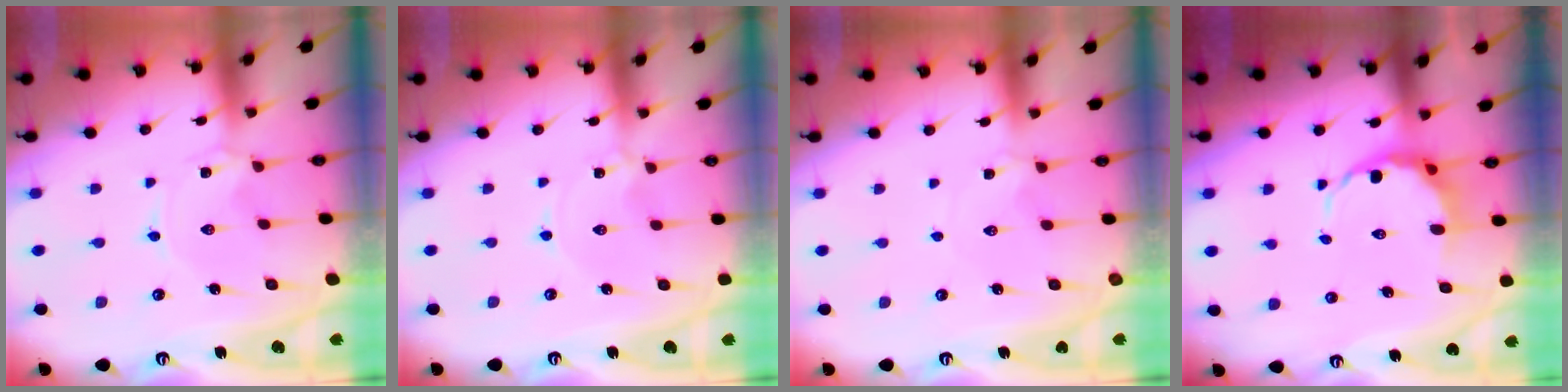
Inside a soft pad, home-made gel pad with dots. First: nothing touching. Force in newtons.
{"total": 0.0}
{"total": 2.7, "press": 2.7, "slide": 0.4}
{"total": 6.8, "press": 6.6, "slide": 2.0}